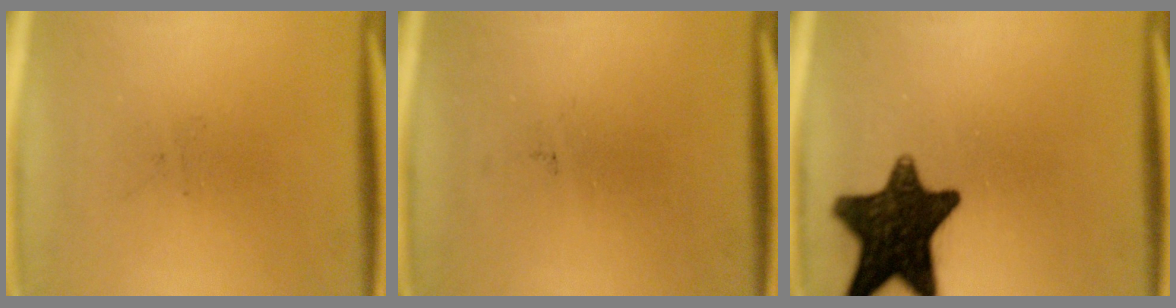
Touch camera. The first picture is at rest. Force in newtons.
{"total": 0.0}
{"total": 14.4}